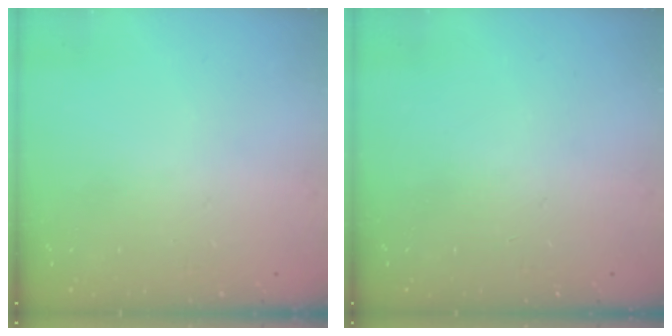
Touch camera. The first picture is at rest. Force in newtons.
{"total": 0.0}